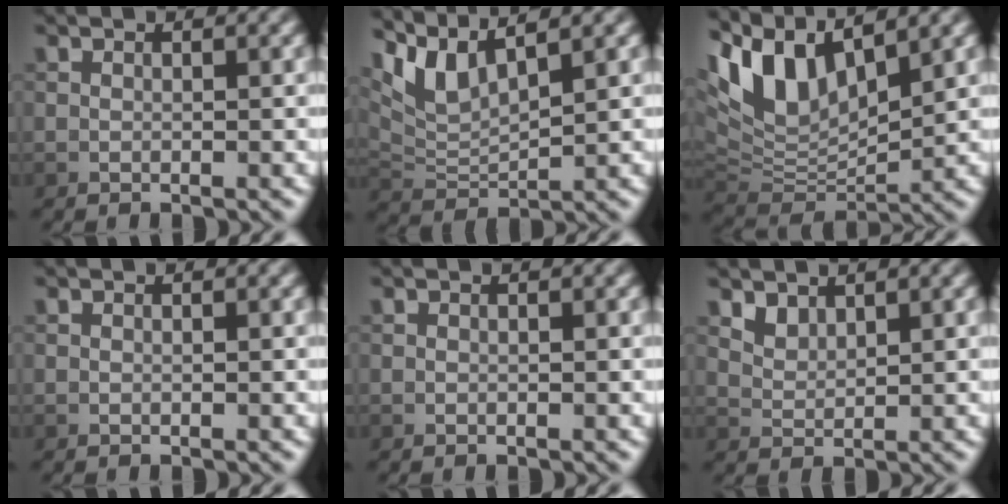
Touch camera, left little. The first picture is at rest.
{"total": 5.1, "force": [3.8, 1.4, 3.1], "torque": [-0.080, 0.002, 0.076]}
{"total": 9.3, "force": [5.5, 3.9, 6.4], "torque": [-0.141, 0.007, 0.103]}
{"total": 0.0}
{"total": 0.0}
{"total": 1.9, "force": [1.5, 0.9, 0.7], "torque": [-0.020, -0.007, 0.038]}